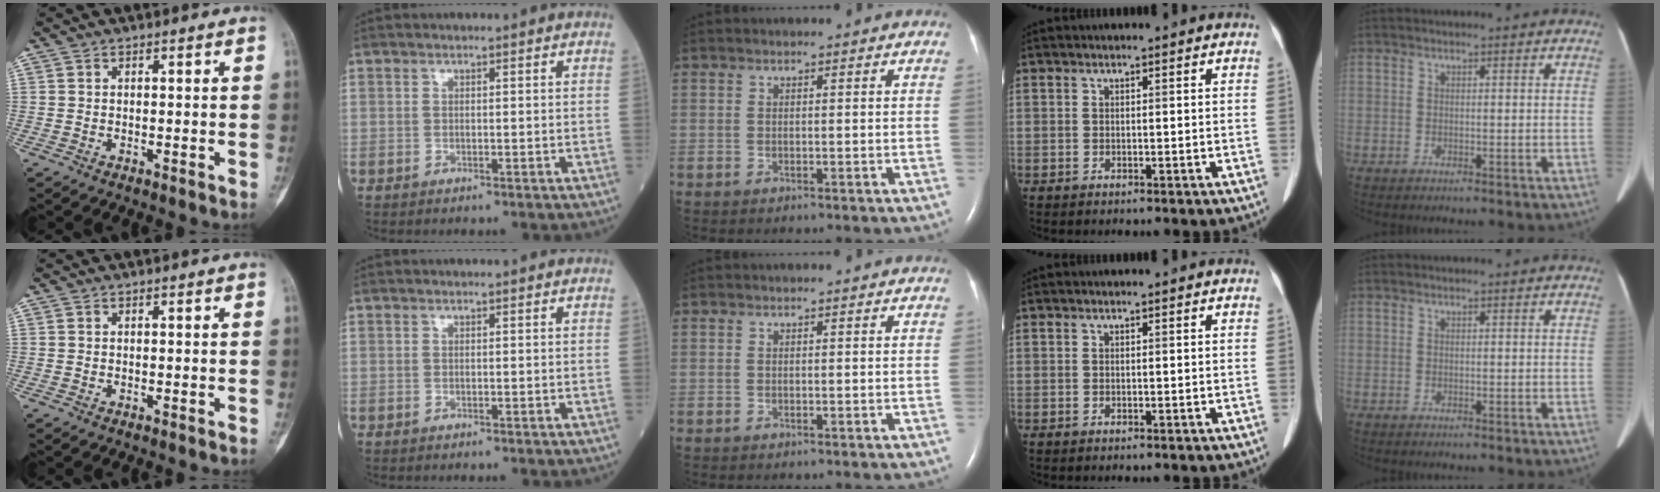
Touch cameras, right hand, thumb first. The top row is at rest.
{}